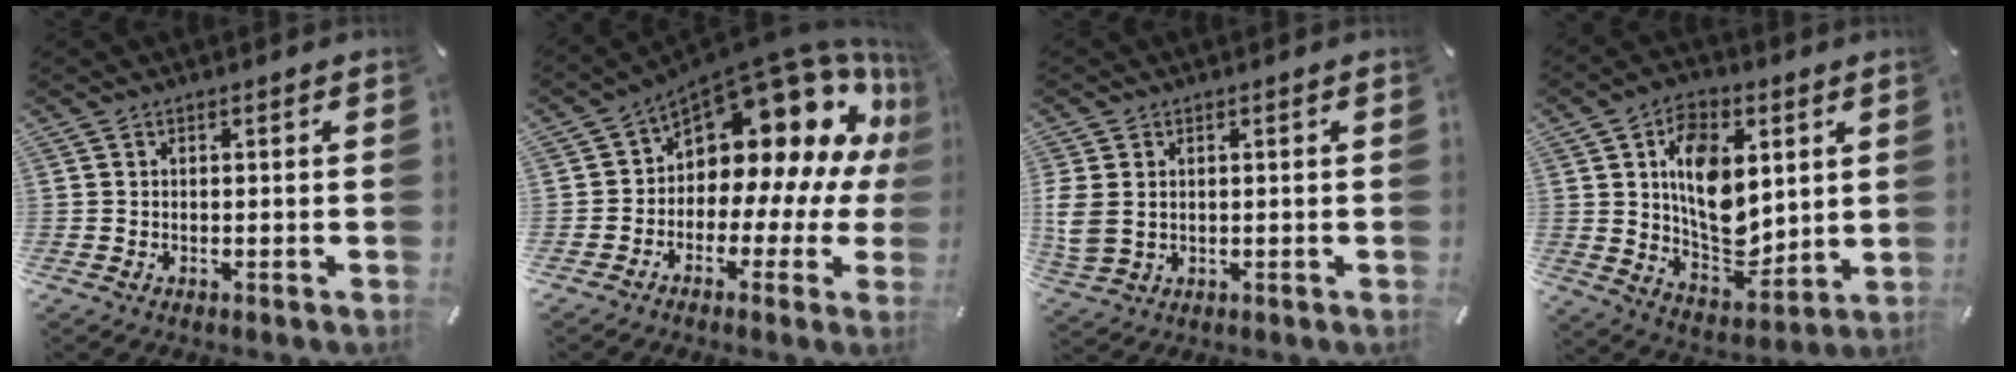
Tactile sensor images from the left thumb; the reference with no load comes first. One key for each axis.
{"total": 16.5, "fx": 8.0, "fy": 9.6, "fz": 10.7, "tx": -0.137, "ty": -0.082, "tz": 0.131}
{"total": 5.4, "fx": 0.8, "fy": 4.2, "fz": 3.3, "tx": -0.082, "ty": 0.002, "tz": 0.017}
{"total": 14.9, "fx": 3.3, "fy": 10.5, "fz": 10.1, "tx": -0.156, "ty": -0.008, "tz": 0.063}